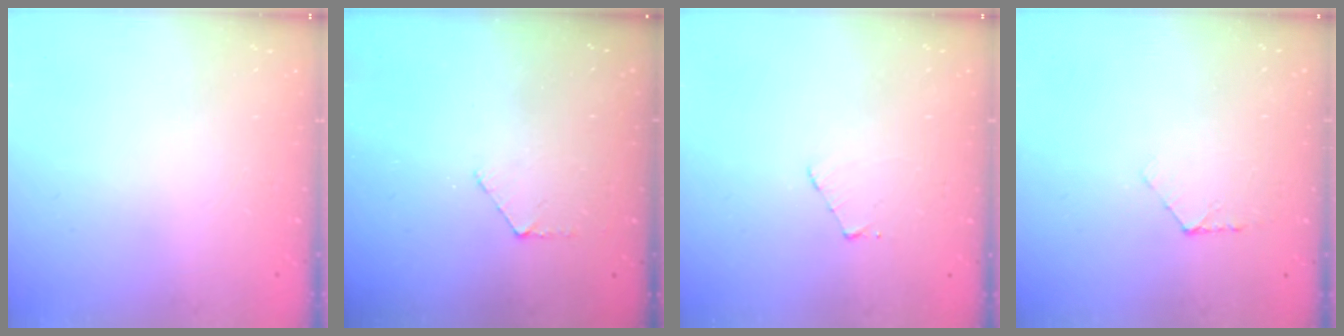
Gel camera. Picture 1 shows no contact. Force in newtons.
{"total": 3.9, "press": 3.9, "slide": 0.3}
{"total": 3.8, "press": 3.8, "slide": 0.3}
{"total": 5.8, "press": 5.7, "slide": 0.6}